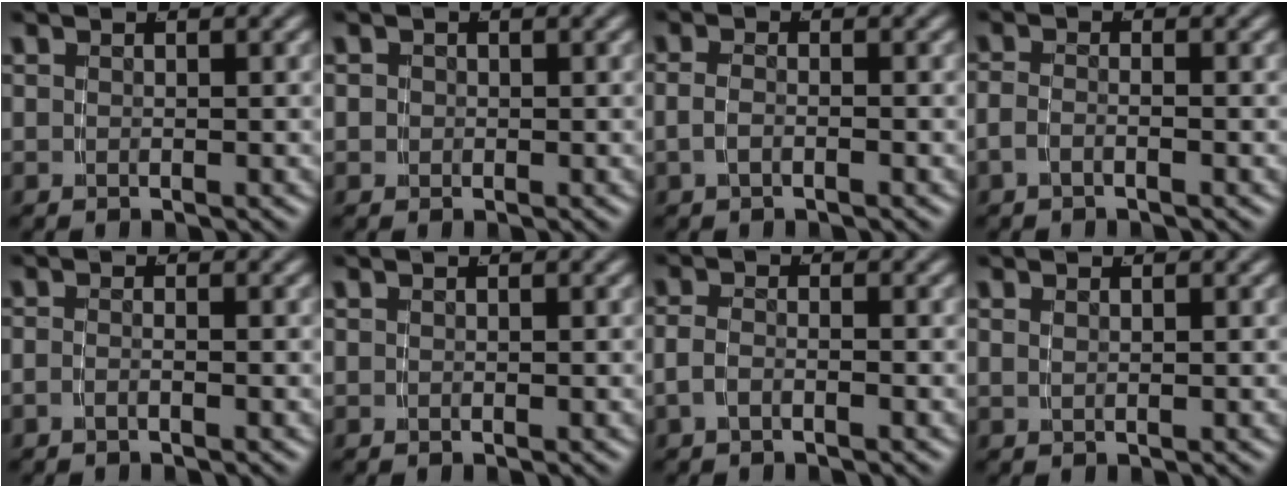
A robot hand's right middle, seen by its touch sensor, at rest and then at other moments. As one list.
[{"total": 0.8, "force": [-0.2, 0.8, 0.1], "torque": [-0.006, -0.005, -0.001]}, {"total": 1.3, "force": [-0.6, 0.2, 1.1], "torque": [-0.029, -0.008, -0.007]}, {"total": 1.7, "force": [-1.0, 0.5, 1.2], "torque": [-0.030, -0.007, -0.016]}, {"total": 1.2, "force": [-0.9, 0.1, 0.8], "torque": [-0.018, -0.002, -0.018]}, {"total": 0.0}, {"total": 1.7, "force": [-0.9, 0.6, 1.2], "torque": [-0.033, -0.008, -0.012]}, {"total": 0.7, "force": [0.4, -0.5, 0.3], "torque": [-0.002, -0.003, 0.014]}]